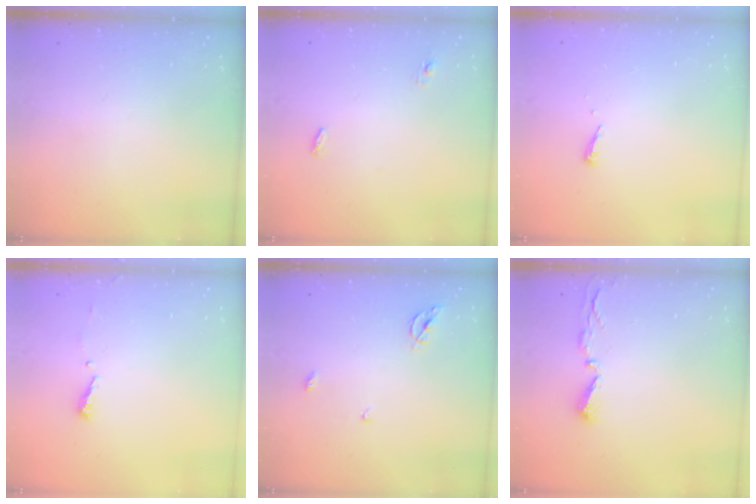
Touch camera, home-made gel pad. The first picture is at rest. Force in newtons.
{"total": 3.4, "press": 3.3, "slide": 0.9}
{"total": 3.9, "press": 3.9, "slide": 0.4}
{"total": 3.9, "press": 3.9, "slide": 0.4}
{"total": 5.7, "press": 5.6, "slide": 0.5}
{"total": 4.0, "press": 4.0, "slide": 0.4}